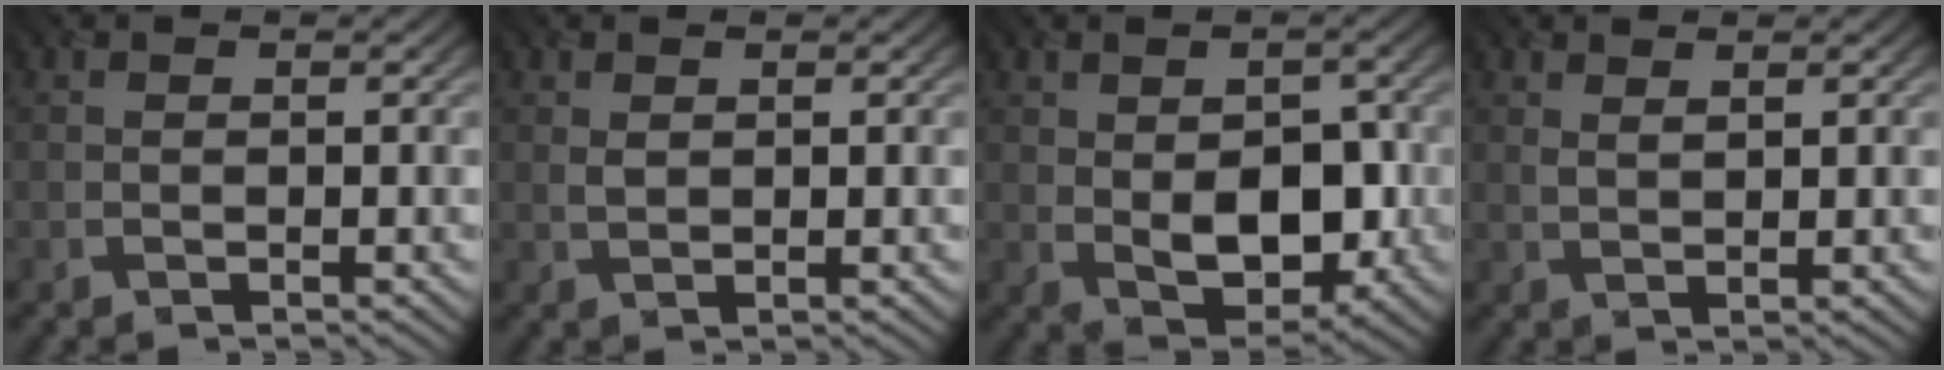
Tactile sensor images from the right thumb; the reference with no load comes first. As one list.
[{"total": 1.0, "force": [0.6, 0.4, 0.7], "torque": [-0.020, -0.002, 0.014]}, {"total": 7.5, "force": [-0.7, 4.6, 5.9], "torque": [-0.102, -0.012, -0.006]}, {"total": 1.4, "force": [1.2, 0.1, 0.7], "torque": [-0.016, -0.003, 0.026]}]